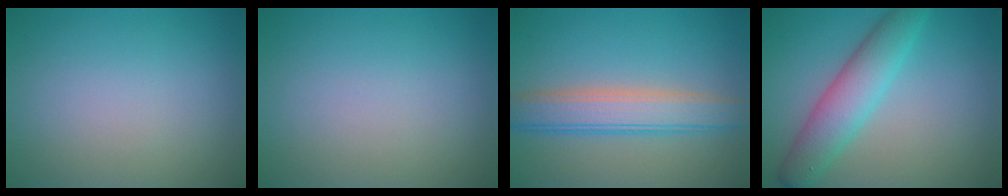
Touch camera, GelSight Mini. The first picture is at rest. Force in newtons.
{"total": 0.0}
{"total": 5.0, "press": 5.0, "slide": 0.5}
{"total": 5.1, "press": 5.1, "slide": 0.2}